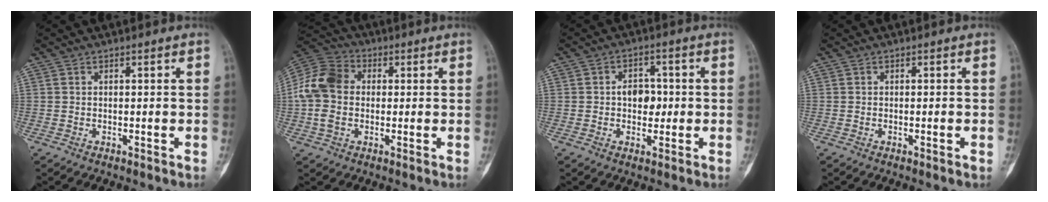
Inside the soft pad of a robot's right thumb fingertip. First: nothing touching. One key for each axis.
{"total": 12.1, "fx": 0.4, "fy": 8.9, "fz": 8.2, "tx": -0.166, "ty": 0.030, "tz": 0.000}
{"total": 7.6, "fx": -0.5, "fy": 5.1, "fz": 5.6, "tx": -0.060, "ty": 0.019, "tz": -0.014}
{"total": 1.1, "fx": -0.3, "fy": 0.2, "fz": 1.1, "tx": -0.014, "ty": 0.000, "tz": -0.003}